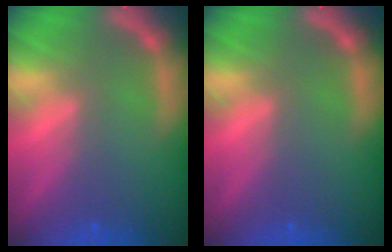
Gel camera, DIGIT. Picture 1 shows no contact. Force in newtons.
{"total": 0.0}